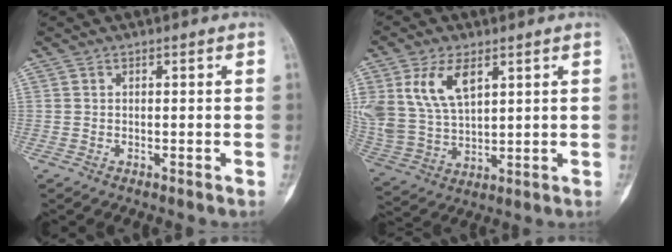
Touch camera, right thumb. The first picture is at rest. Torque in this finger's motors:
{"motor_torque": [0.19, 0.29, 0.92, 0.86, 0.11]}